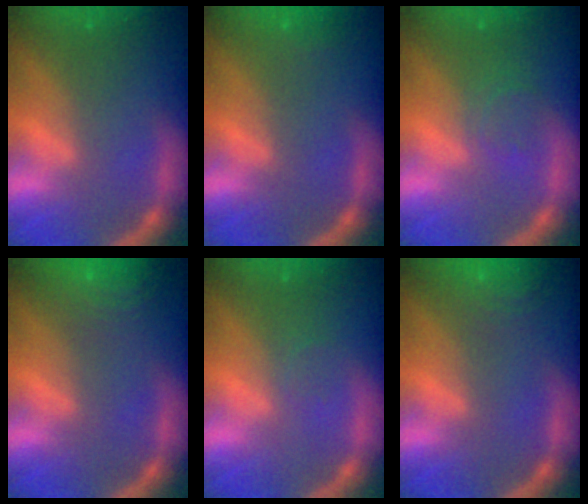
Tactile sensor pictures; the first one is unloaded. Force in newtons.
{"total": 1.4}
{"total": 2.4}
{"total": 9.1}
{"total": 1.0}
{"total": 6.0}